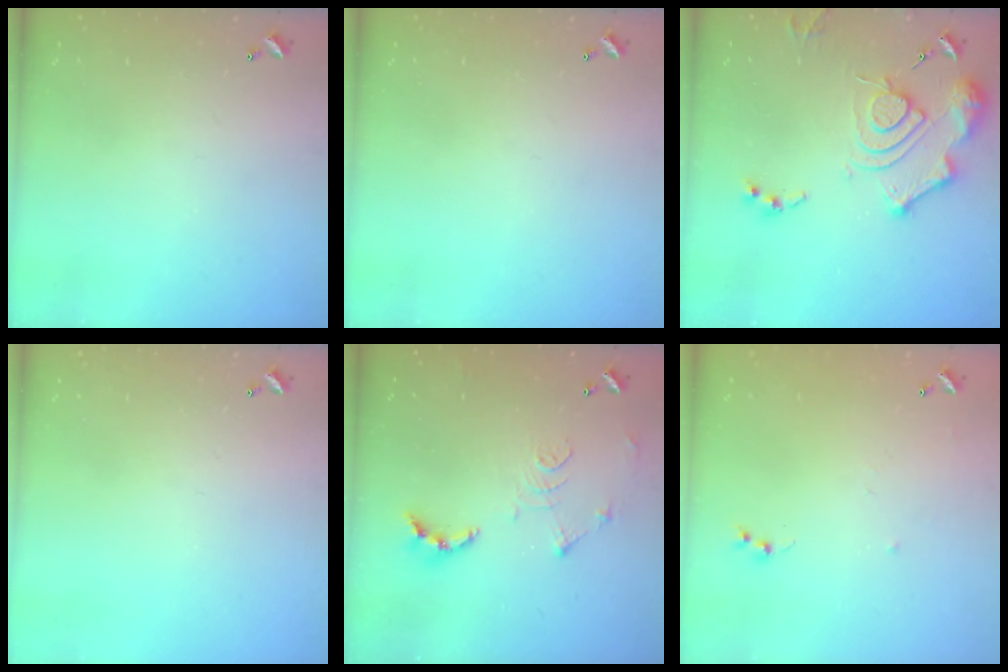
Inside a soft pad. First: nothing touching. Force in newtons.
{"total": 0.0}
{"total": 15.2, "press": 15.1, "slide": 1.7}
{"total": 0.0}
{"total": 12.0, "press": 11.9, "slide": 1.3}
{"total": 5.8, "press": 5.7, "slide": 0.8}